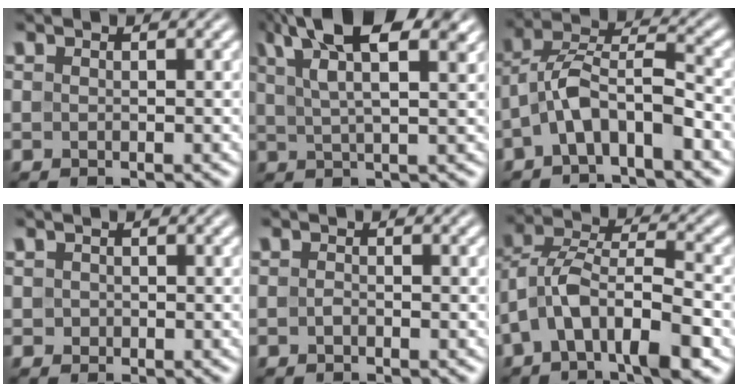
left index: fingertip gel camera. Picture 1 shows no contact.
{"total": 10.5, "force": [5.9, 3.7, 7.8], "torque": [-0.127, 0.038, 0.080]}
{"total": 5.5, "force": [-2.6, 2.1, 4.3], "torque": [-0.084, 0.017, -0.054]}
{"total": 0.6, "force": [0.1, 0.6, 0.1], "torque": [0.000, -0.001, -0.001]}
{"total": 0.5, "force": [-0.3, 0.2, 0.4], "torque": [-0.009, 0.001, -0.007]}
{"total": 8.5, "force": [-3.5, 3.9, 6.8], "torque": [-0.127, 0.010, -0.074]}